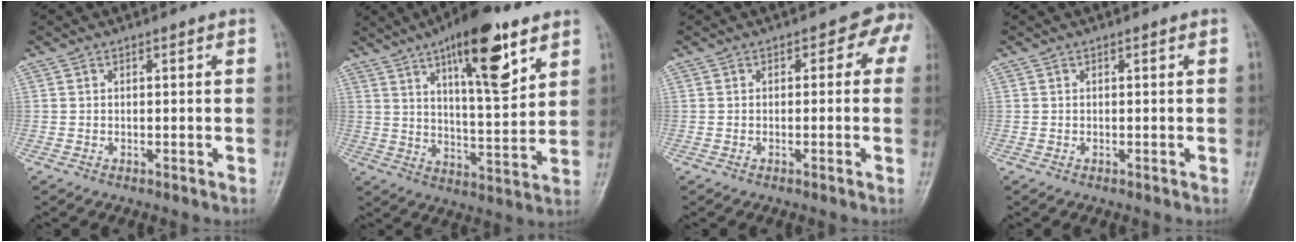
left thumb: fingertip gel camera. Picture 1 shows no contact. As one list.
[{"total": 16.6, "force": [9.1, 5.2, 12.9], "torque": [-0.170, -0.042, 0.144]}, {"total": 3.8, "force": [0.3, 2.8, 2.6], "torque": [0.015, 0.014, -0.013]}, {"total": 0.0}]